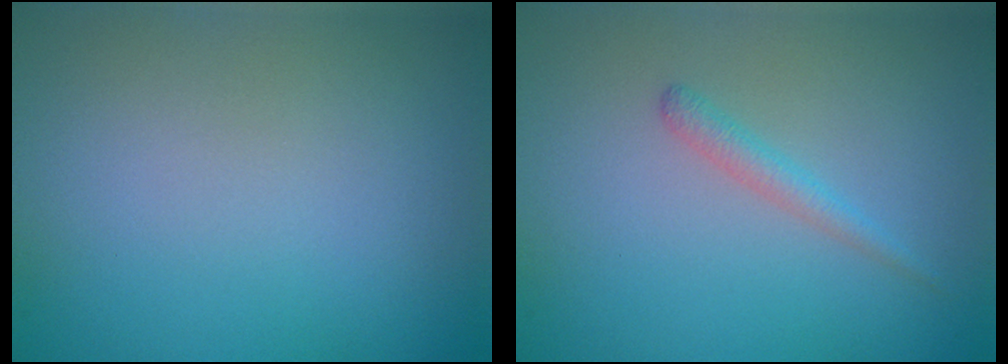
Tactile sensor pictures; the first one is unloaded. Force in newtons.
{"total": 1.4, "press": 1.4, "slide": 0.0}